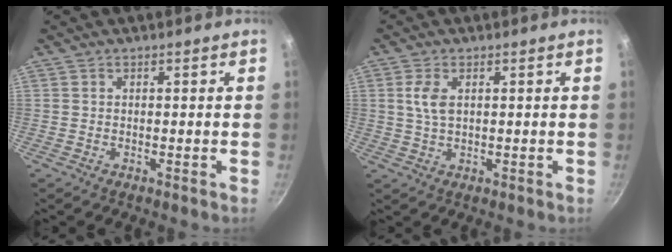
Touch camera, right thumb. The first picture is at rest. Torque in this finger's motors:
{"motor_torque": [1.09, 0.57, 0.48, -0.47, 0.10]}